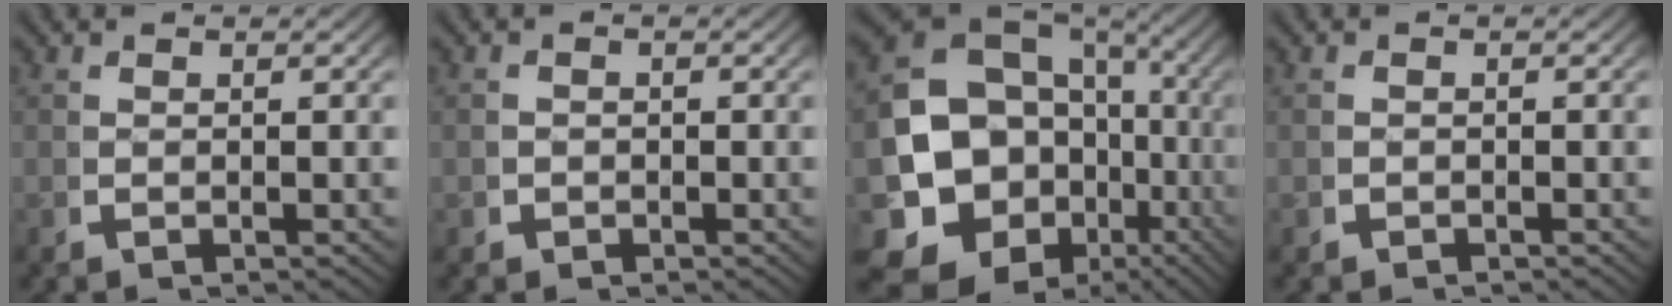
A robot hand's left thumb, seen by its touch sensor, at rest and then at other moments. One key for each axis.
{"total": 1.0, "fx": -0.5, "fy": 0.8, "fz": 0.1, "tx": -0.002, "ty": -0.007, "tz": -0.008}
{"total": 19.4, "fx": -4.3, "fy": 14.5, "fz": 12.2, "tx": -0.262, "ty": -0.084, "tz": -0.047}
{"total": 0.6, "fx": -0.6, "fy": 0.3, "fz": 0.0, "tx": -0.001, "ty": -0.006, "tz": -0.009}